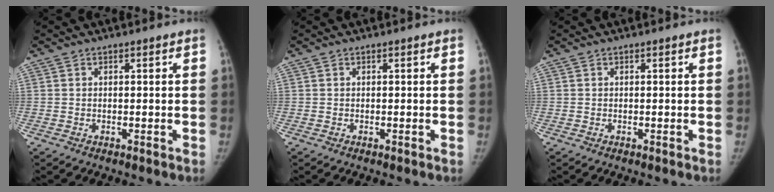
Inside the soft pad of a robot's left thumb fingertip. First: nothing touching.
{"total": 0.0}
{"total": 0.0}